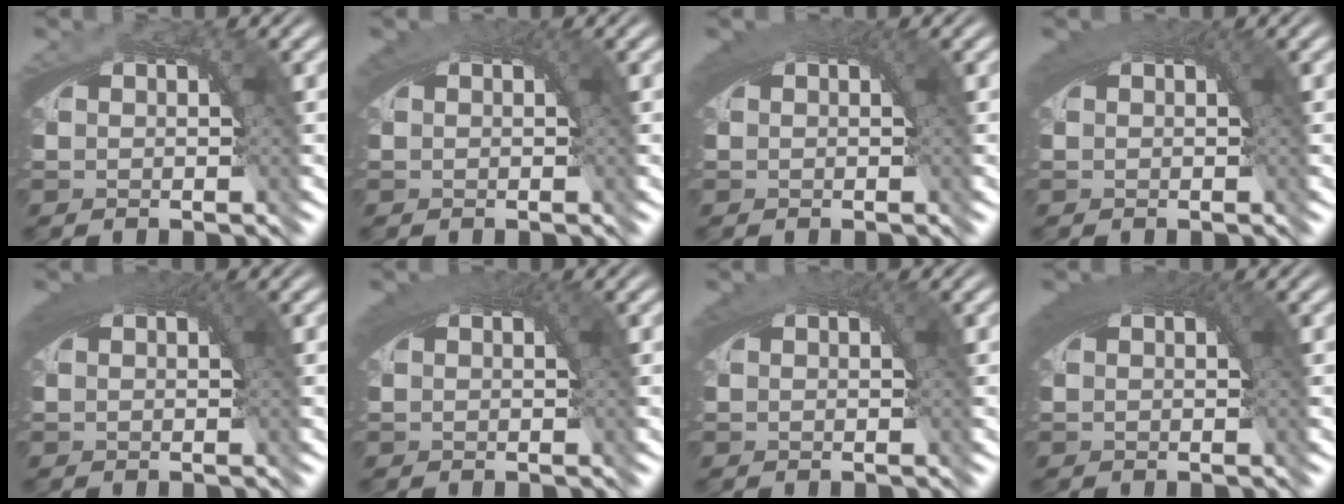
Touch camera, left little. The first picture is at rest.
{"total": 1.2, "force": [0.4, 0.8, 0.8], "torque": [-0.015, -0.004, 0.007]}
{"total": 2.2, "force": [0.6, 1.3, 1.6], "torque": [-0.027, -0.005, 0.010]}
{"total": 2.1, "force": [0.6, 1.3, 1.6], "torque": [-0.027, -0.005, 0.010]}
{"total": 2.9, "force": [0.7, 1.6, 2.3], "torque": [-0.037, -0.006, 0.013]}
{"total": 2.2, "force": [0.6, 1.3, 1.6], "torque": [-0.027, -0.005, 0.010]}
{"total": 1.4, "force": [0.4, 0.9, 1.0], "torque": [-0.017, -0.004, 0.007]}
{"total": 3.4, "force": [0.9, 1.8, 2.7], "torque": [-0.044, -0.007, 0.015]}